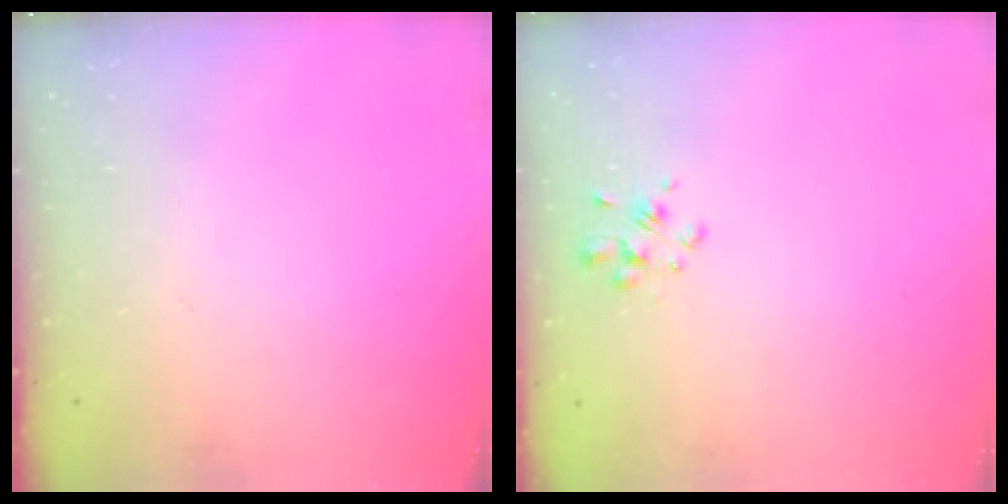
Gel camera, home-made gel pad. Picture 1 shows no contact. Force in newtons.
{"total": 2.4, "press": 2.2, "slide": 0.9}